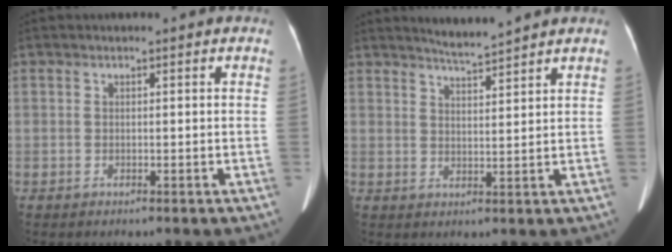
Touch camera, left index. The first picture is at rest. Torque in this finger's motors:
{"motor_torque": [0.51, -0.75, 0.06, 0.00]}